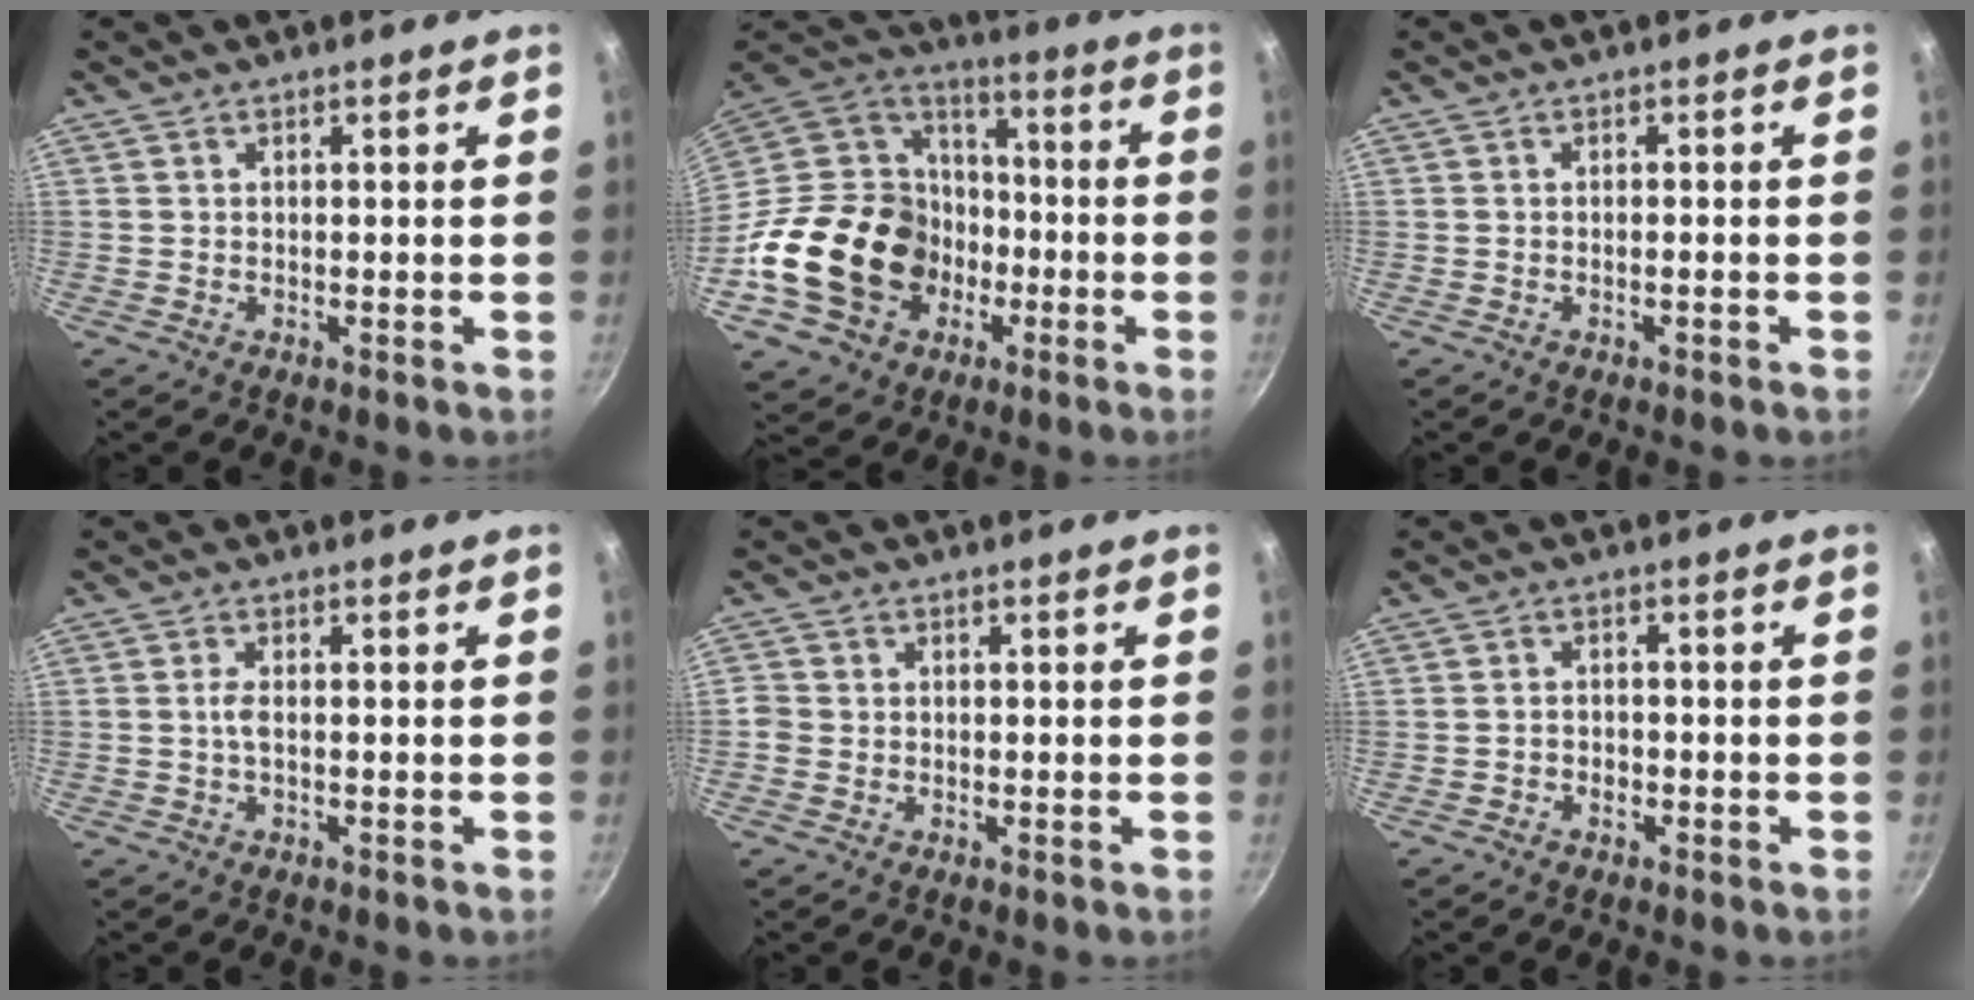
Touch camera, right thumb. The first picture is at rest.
{"total": 26.1, "force": [-7.1, 20.6, 14.4], "torque": [-0.249, 0.058, -0.112]}
{"total": 0.8, "force": [-0.5, 0.2, 0.6], "torque": [-0.016, 0.006, -0.010]}
{"total": 1.8, "force": [-0.2, 0.6, 1.7], "torque": [-0.042, 0.004, -0.008]}
{"total": 2.2, "force": [-0.7, 2.0, 0.7], "torque": [-0.008, 0.008, -0.016]}
{"total": 2.1, "force": [-1.1, 1.5, 1.0], "torque": [-0.016, 0.012, -0.018]}